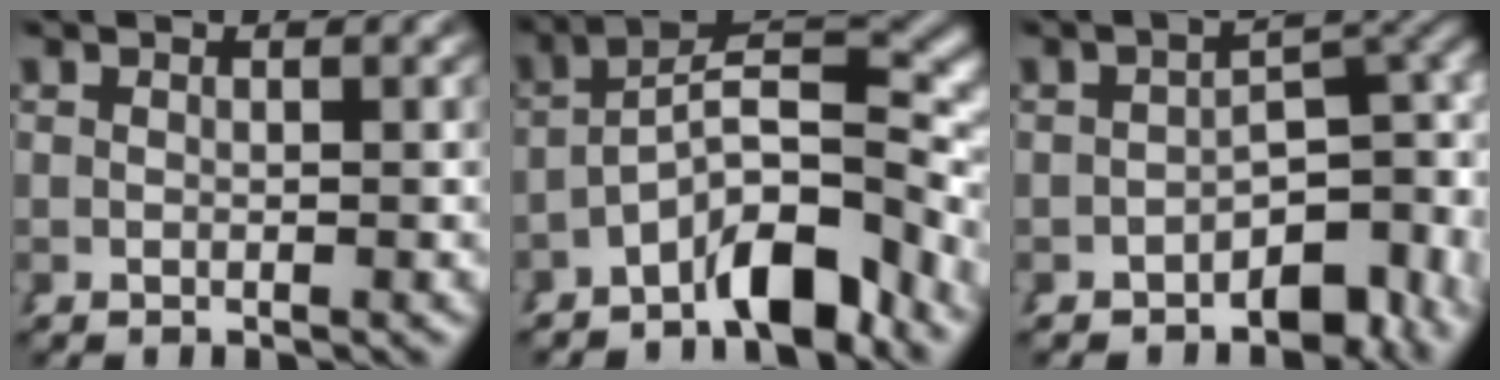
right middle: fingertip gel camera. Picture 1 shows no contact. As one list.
[{"total": 7.4, "force": [-2.5, 3.1, 6.2], "torque": [-0.091, -0.009, -0.036]}, {"total": 5.0, "force": [-1.8, 1.7, 4.3], "torque": [-0.034, -0.001, -0.023]}]